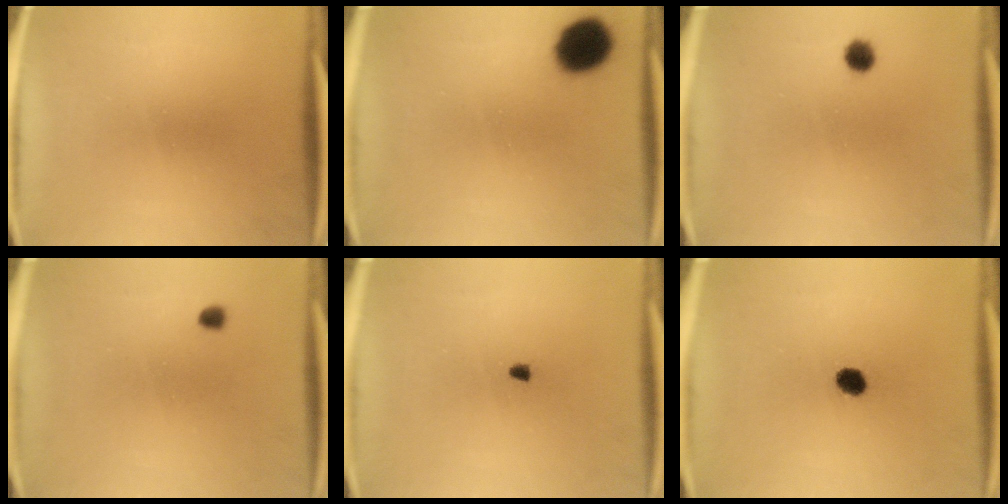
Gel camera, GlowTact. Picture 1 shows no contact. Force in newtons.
{"total": 11.0}
{"total": 2.4}
{"total": 1.0}
{"total": 1.0}
{"total": 3.9}